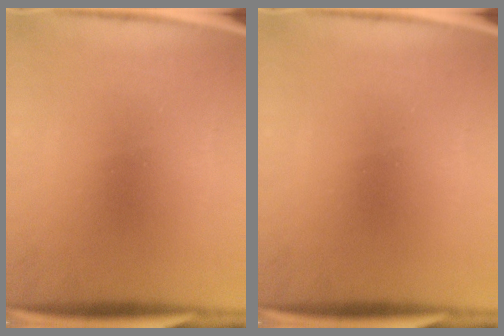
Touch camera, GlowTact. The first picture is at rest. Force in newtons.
{"total": 0.0}